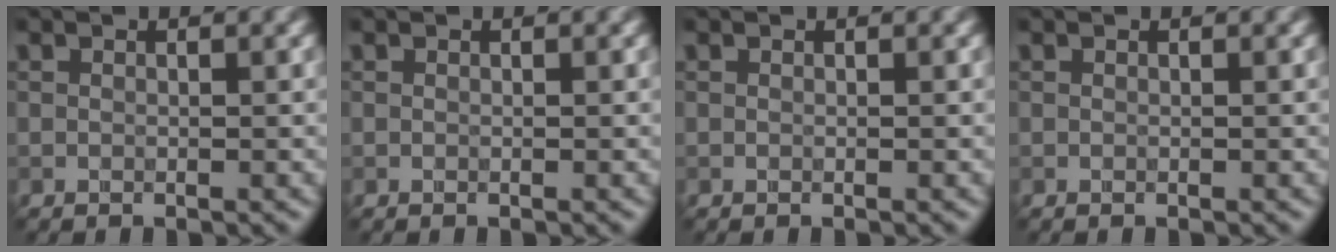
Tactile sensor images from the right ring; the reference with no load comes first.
{"total": 0.0}
{"total": 0.0}
{"total": 0.0}